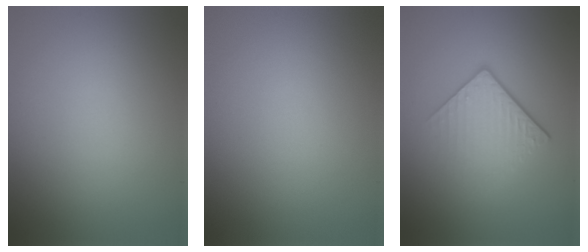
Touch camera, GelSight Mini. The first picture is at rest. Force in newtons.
{"total": 0.0}
{"total": 4.0, "press": 2.4, "slide": 3.2}